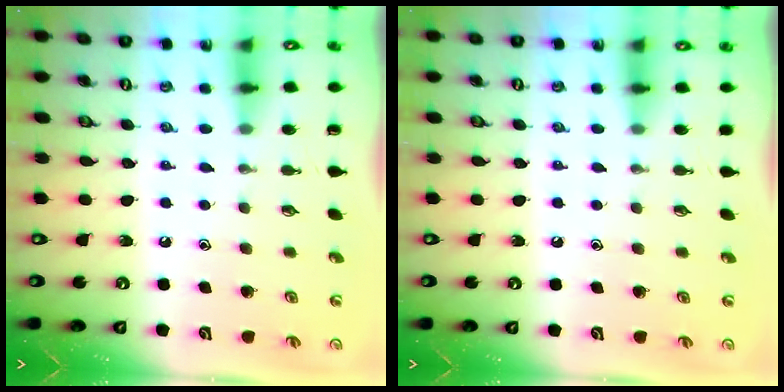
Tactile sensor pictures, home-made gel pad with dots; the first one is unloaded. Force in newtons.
{"total": 2.2, "press": 2.2, "slide": 0.3}